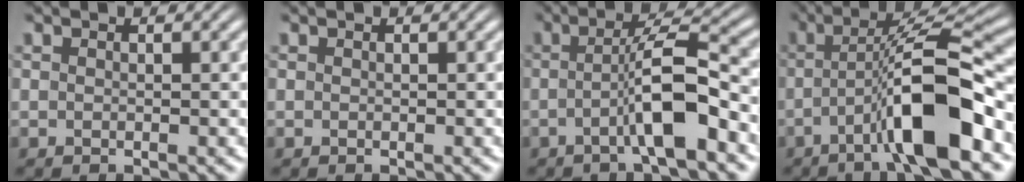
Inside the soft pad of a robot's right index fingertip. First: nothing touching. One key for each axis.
{"total": 0.0}
{"total": 5.0, "fx": -1.3, "fy": 0.4, "fz": 4.8, "tx": -0.073, "ty": 0.004, "tz": -0.022}
{"total": 8.1, "fx": -1.6, "fy": 1.5, "fz": 7.8, "tx": -0.125, "ty": 0.002, "tz": -0.025}